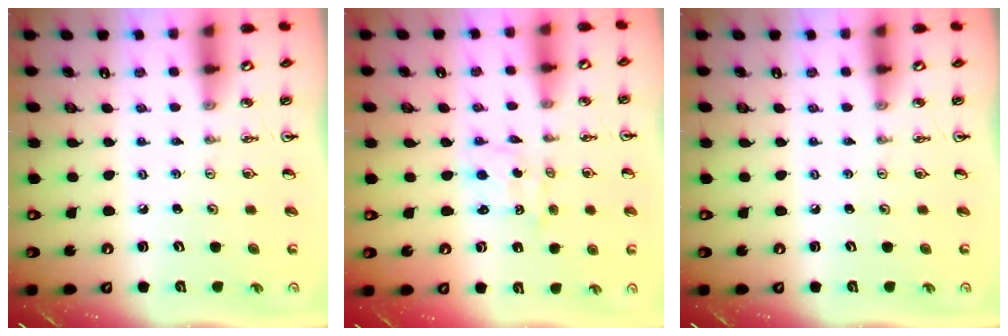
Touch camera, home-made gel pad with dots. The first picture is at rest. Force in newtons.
{"total": 0.0}
{"total": 0.0}